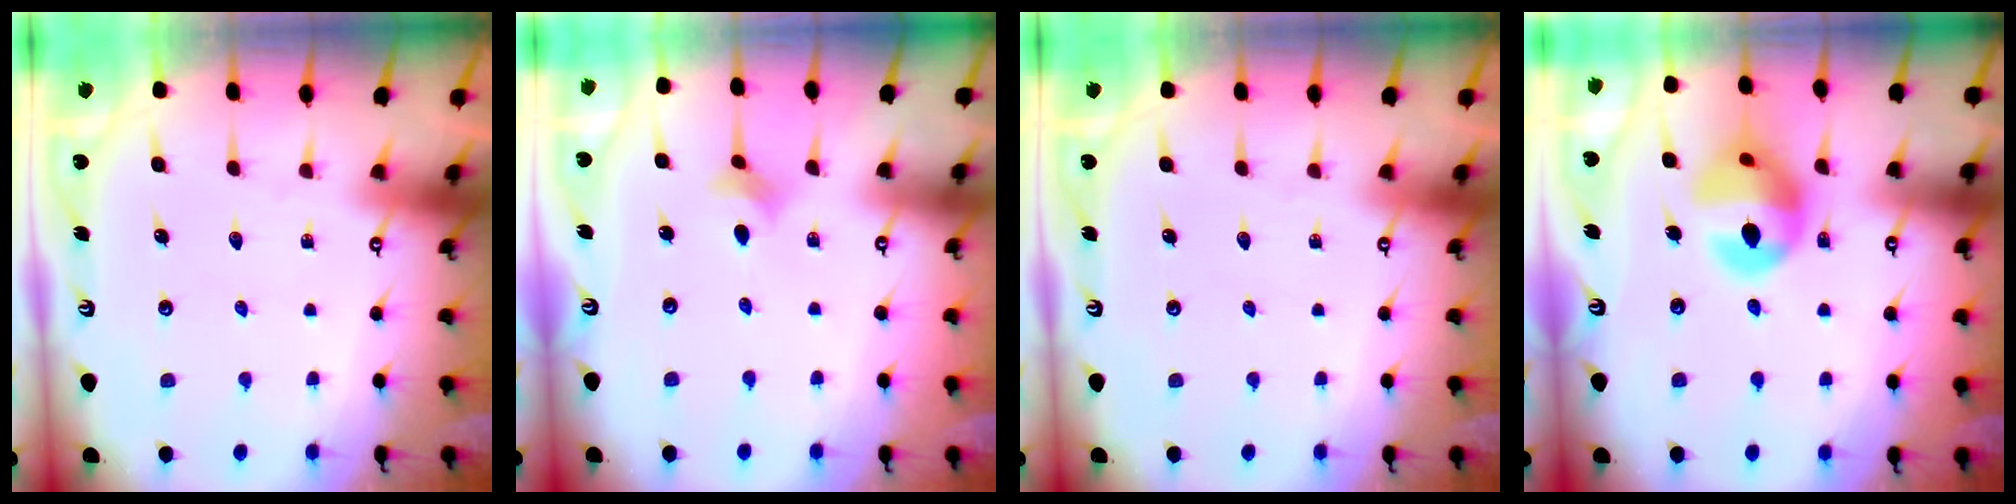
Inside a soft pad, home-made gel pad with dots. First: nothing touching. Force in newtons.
{"total": 2.9, "press": 2.9, "slide": 0.5}
{"total": 0.0}
{"total": 14.3, "press": 13.5, "slide": 4.8}